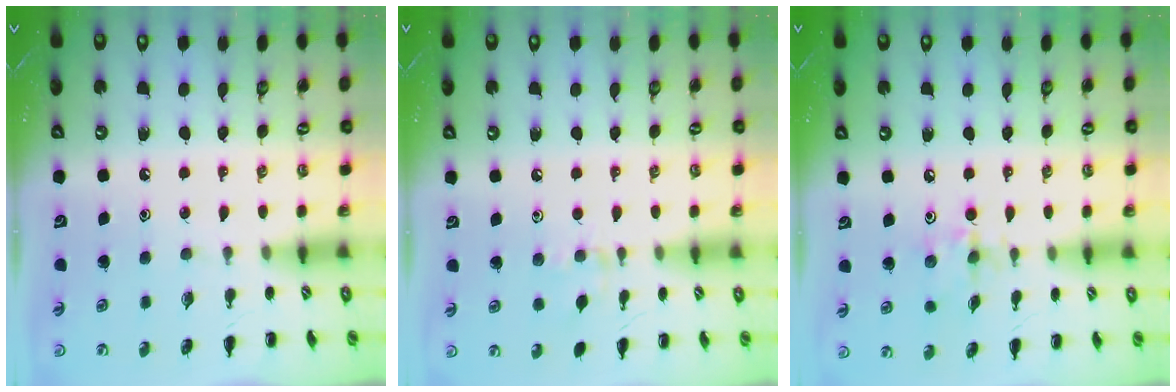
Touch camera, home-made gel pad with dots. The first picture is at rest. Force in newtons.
{"total": 5.0, "press": 4.9, "slide": 1.2}
{"total": 4.8, "press": 4.8, "slide": 0.4}